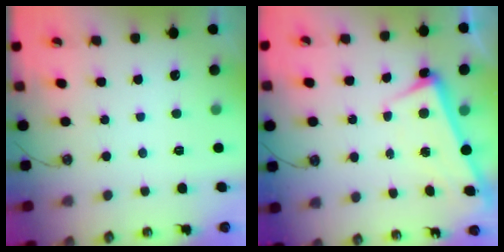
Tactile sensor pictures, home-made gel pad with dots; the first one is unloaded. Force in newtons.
{"total": 2.3, "press": 2.1, "slide": 0.9}